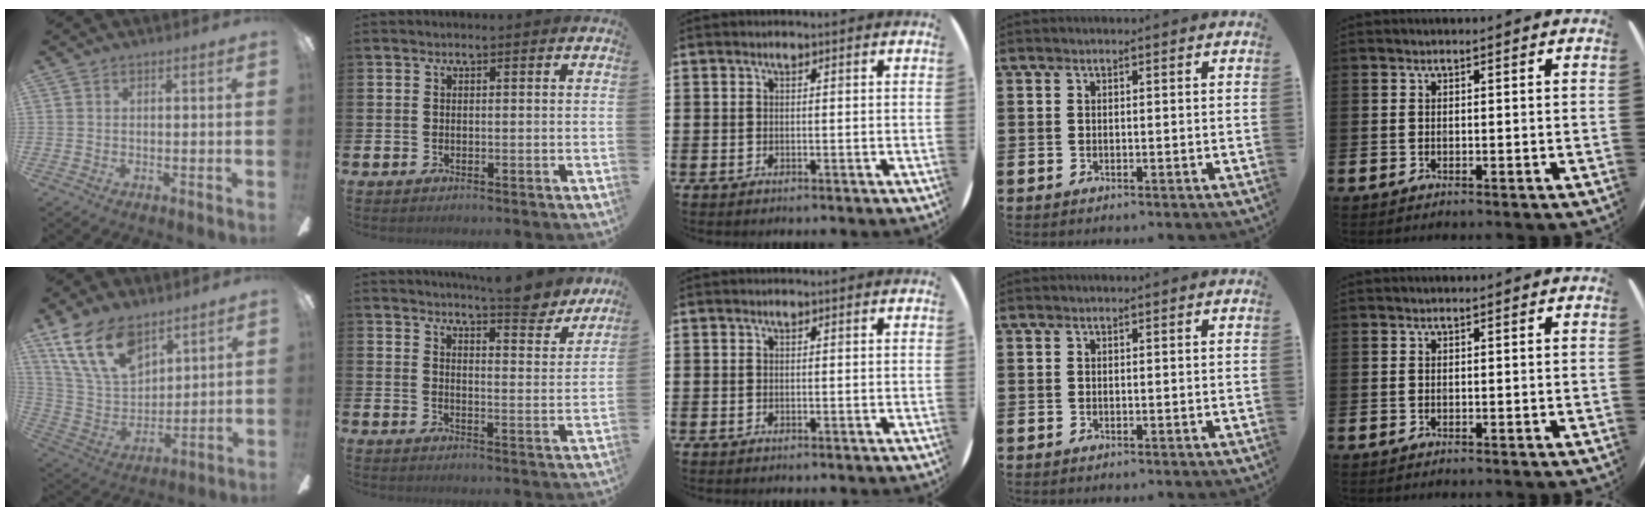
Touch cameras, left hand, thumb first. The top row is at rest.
{"thumb": {"total": 17.0, "force": [11.1, 9.1, 9.1], "torque": [-0.192, -0.041, 0.210]}, "index": {"total": 7.0, "force": [6.8, 0.5, 1.7], "torque": [-0.023, -0.049, 0.118]}}